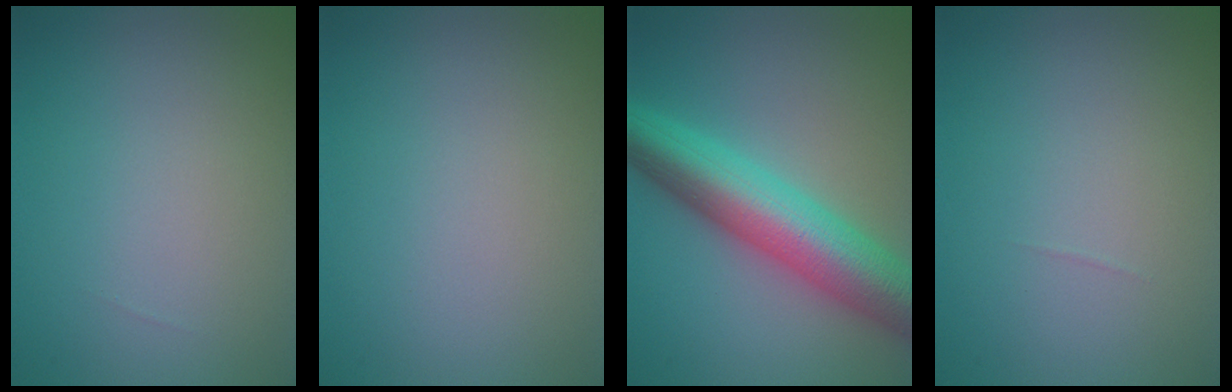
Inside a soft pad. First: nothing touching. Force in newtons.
{"total": 0.0}
{"total": 9.6, "press": 9.6, "slide": 0.2}
{"total": 0.0}